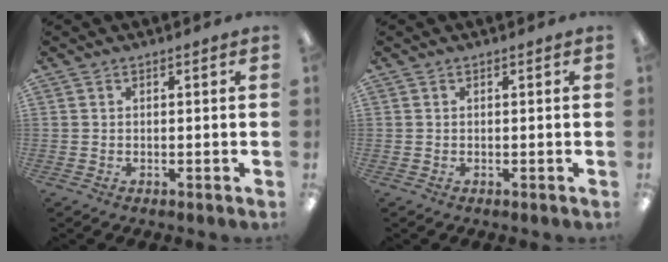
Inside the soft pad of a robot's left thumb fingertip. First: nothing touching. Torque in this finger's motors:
{"motor_torque": [0.00, 0.00, 0.00, 0.00, 0.00]}